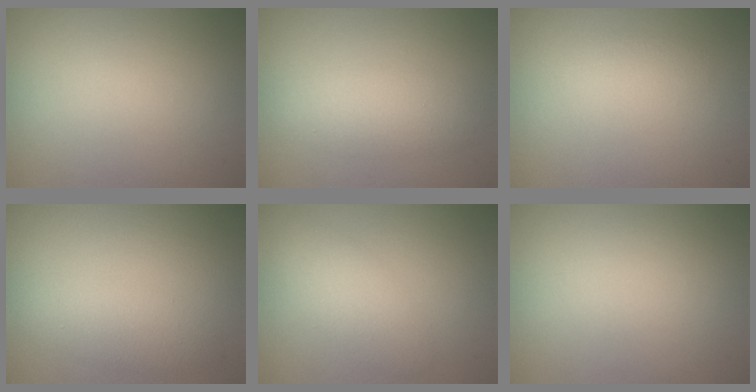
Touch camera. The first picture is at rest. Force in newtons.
{"total": 3.3, "press": 3.3, "slide": 0.1}
{"total": 1.3, "press": 1.3, "slide": 0.0}
{"total": 2.6, "press": 2.6, "slide": 0.1}
{"total": 2.9, "press": 2.9, "slide": 0.1}
{"total": 0.0}